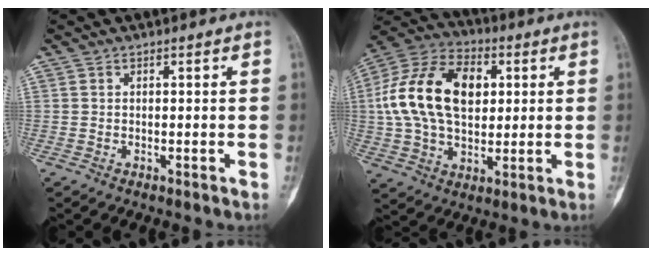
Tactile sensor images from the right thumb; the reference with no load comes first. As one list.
[{"total": 20.3, "force": [3.2, 13.1, 15.2], "torque": [-0.271, 0.016, 0.056]}]